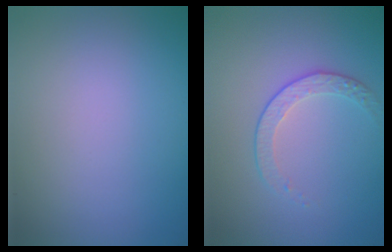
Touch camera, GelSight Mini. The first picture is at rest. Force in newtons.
{"total": 1.8, "press": 1.3, "slide": 1.3}